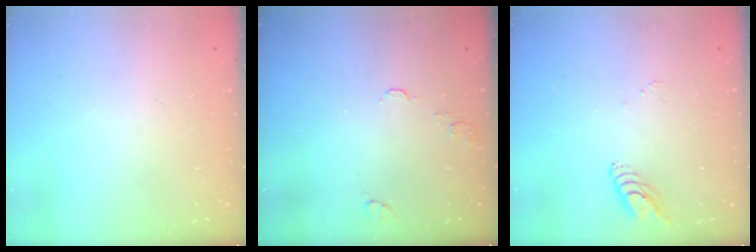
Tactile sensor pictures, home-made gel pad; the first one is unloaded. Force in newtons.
{"total": 5.1, "press": 5.1, "slide": 0.5}
{"total": 6.0, "press": 6.0, "slide": 0.7}